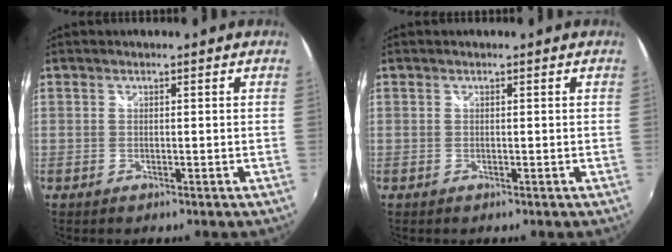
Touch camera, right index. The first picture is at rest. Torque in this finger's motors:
{"motor_torque": [0.00, 0.00, -0.03, 0.00]}